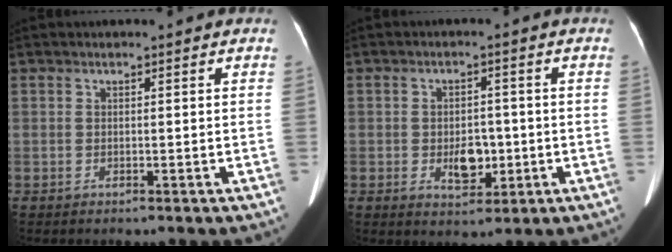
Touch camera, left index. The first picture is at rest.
{"total": 4.7, "force": [-0.9, 2.9, 3.6], "torque": [-0.057, 0.002, -0.008]}